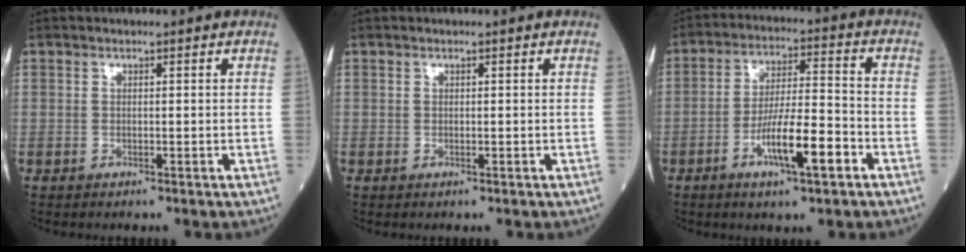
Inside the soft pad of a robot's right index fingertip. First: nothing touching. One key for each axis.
{"total": 0.0}
{"total": 9.9, "fx": -4.5, "fy": 1.4, "fz": 8.7, "tx": -0.159, "ty": 0.000, "tz": -0.076}